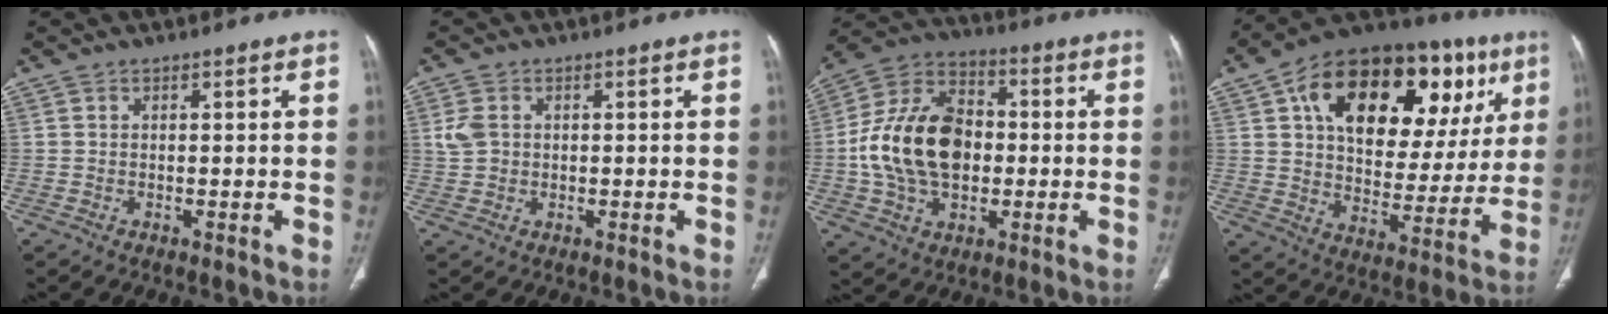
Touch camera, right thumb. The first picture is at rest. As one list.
[{"total": 3.6, "force": [0.7, 2.8, 2.2], "torque": [-0.046, 0.004, 0.017]}, {"total": 19.0, "force": [-0.9, 12.9, 14.0], "torque": [-0.240, 0.027, -0.015]}, {"total": 30.6, "force": [12.4, 16.6, 22.5], "torque": [-0.302, 0.022, 0.194]}]